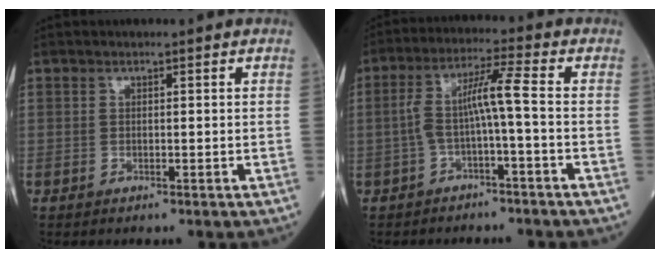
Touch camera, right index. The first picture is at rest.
{"total": 6.3, "force": [-1.3, -0.3, 6.2], "torque": [-0.124, 0.031, -0.020]}